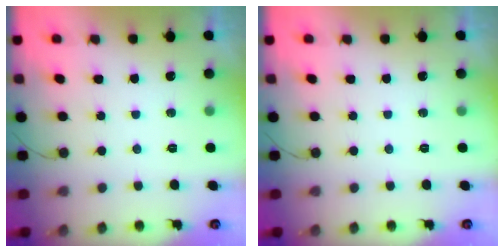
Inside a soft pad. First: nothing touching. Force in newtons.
{"total": 0.0}